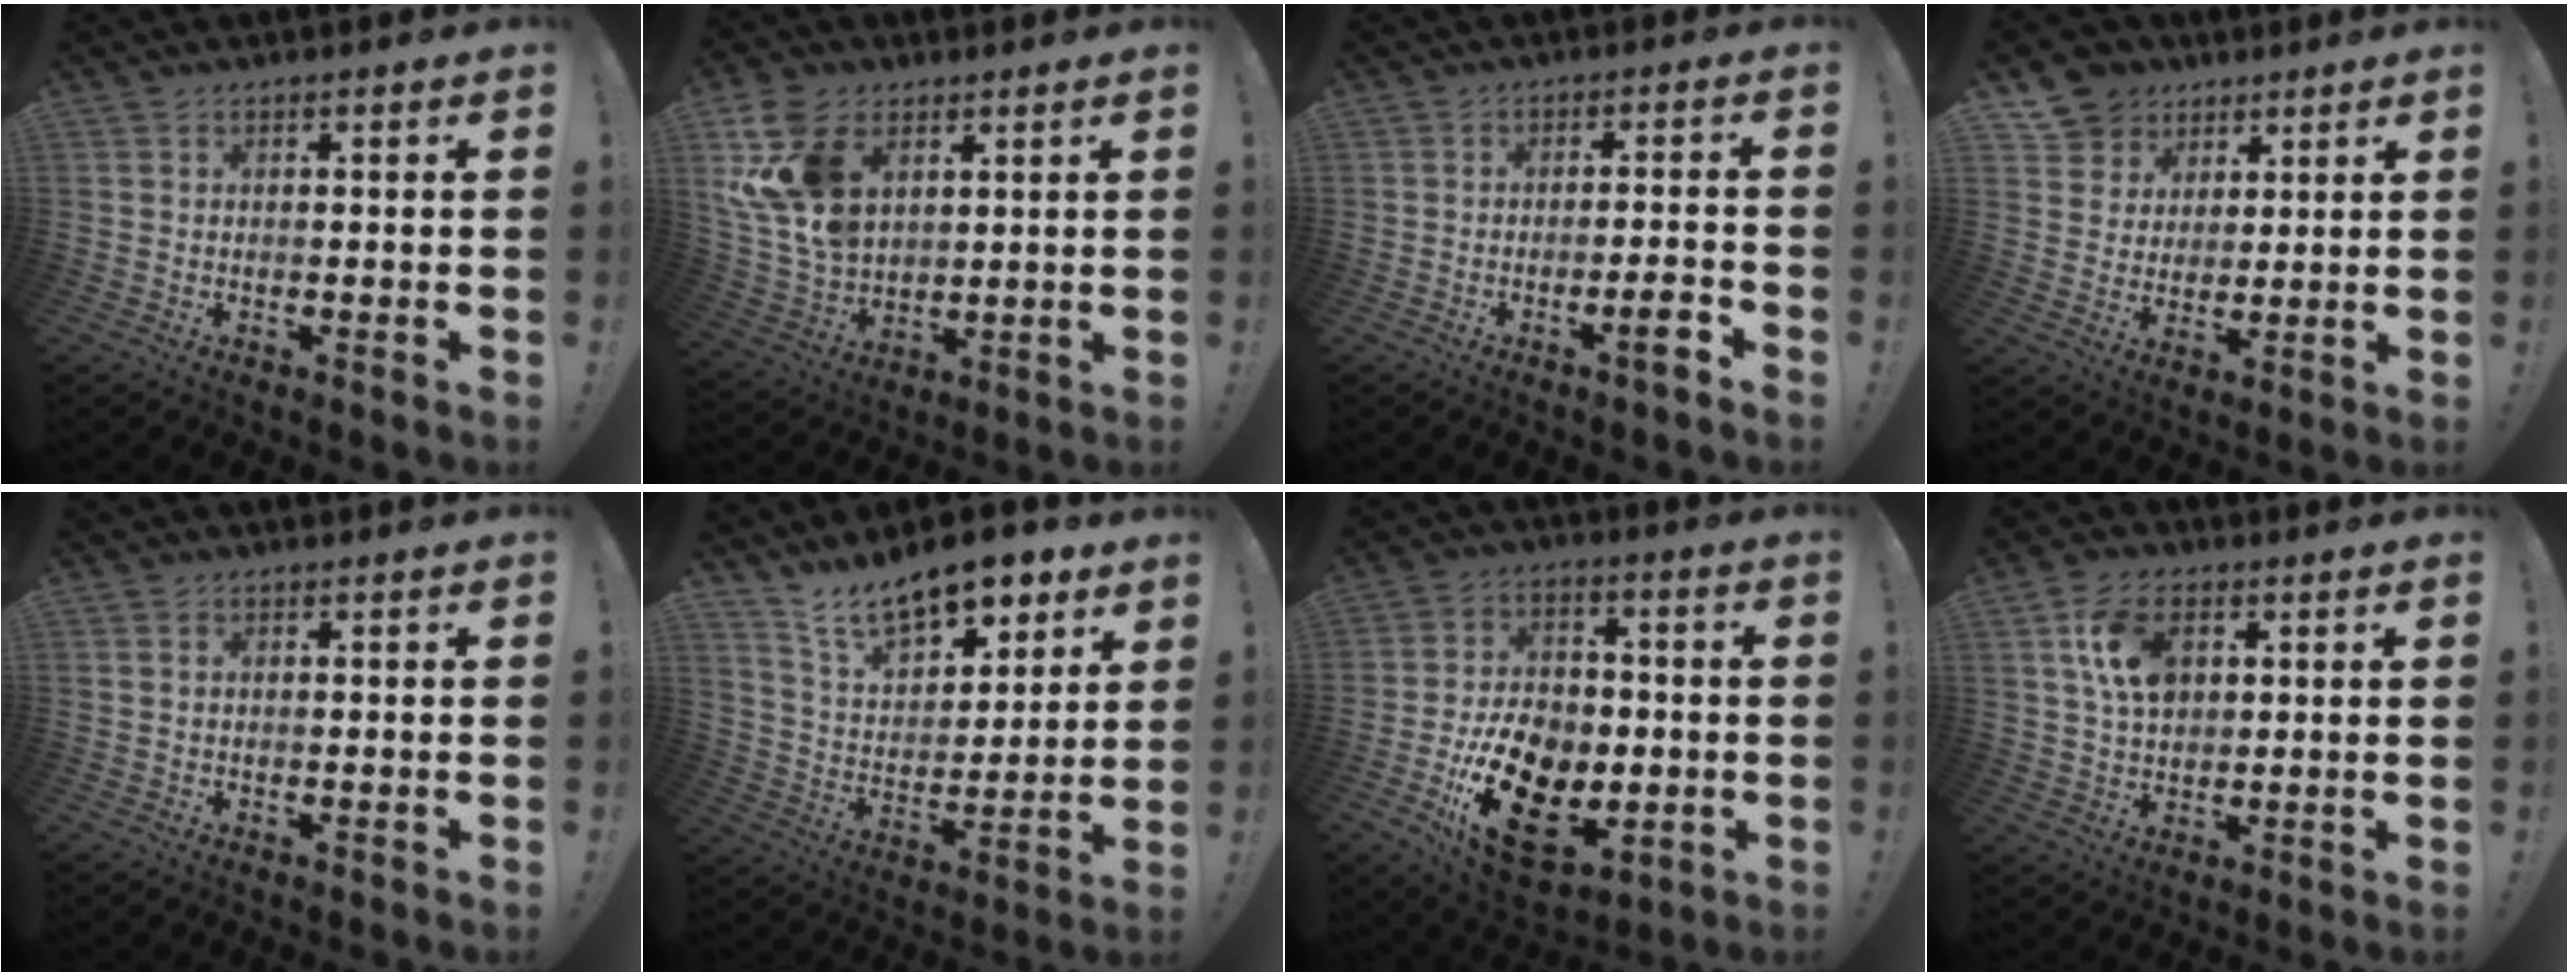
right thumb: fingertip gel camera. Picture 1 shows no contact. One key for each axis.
{"total": 17.3, "fx": 6.5, "fy": 11.8, "fz": 10.8, "tx": -0.228, "ty": -0.025, "tz": 0.126}
{"total": 5.0, "fx": -3.1, "fy": 0.3, "fz": 3.9, "tx": -0.062, "ty": 0.009, "tz": -0.051}
{"total": 9.7, "fx": 5.3, "fy": 8.0, "fz": 1.6, "tx": -0.031, "ty": -0.036, "tz": 0.110}
{"total": 0.6, "fx": 0.4, "fy": 0.4, "fz": 0.3, "tx": -0.014, "ty": 0.003, "tz": 0.009}
{"total": 15.0, "fx": 11.5, "fy": 6.7, "fz": 6.9, "tx": -0.109, "ty": -0.080, "tz": 0.206}
{"total": 21.5, "fx": -7.1, "fy": 14.5, "fz": 14.1, "tx": -0.245, "ty": 0.044, "tz": -0.104}
{"total": 11.4, "fx": 3.7, "fy": 7.6, "fz": 7.6, "tx": -0.126, "ty": 0.005, "tz": 0.071}